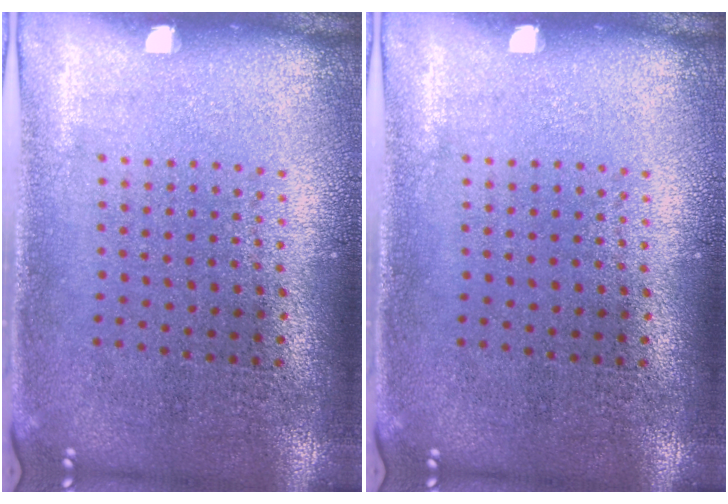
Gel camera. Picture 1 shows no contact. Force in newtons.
{"total": 0.0}